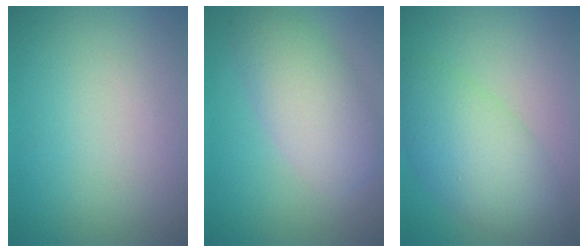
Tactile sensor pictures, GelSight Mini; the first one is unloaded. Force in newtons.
{"total": 5.1, "press": 5.1, "slide": 0.1}
{"total": 4.8, "press": 4.8, "slide": 0.2}